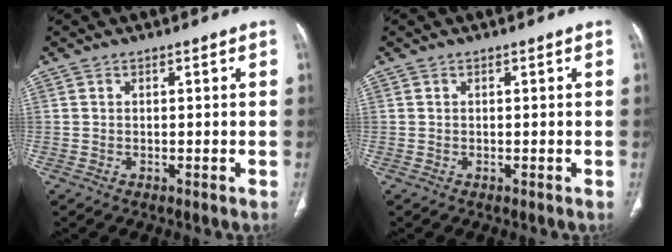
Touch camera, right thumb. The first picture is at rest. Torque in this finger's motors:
{"motor_torque": [0.00, 0.00, 0.06, 0.06, 0.00]}